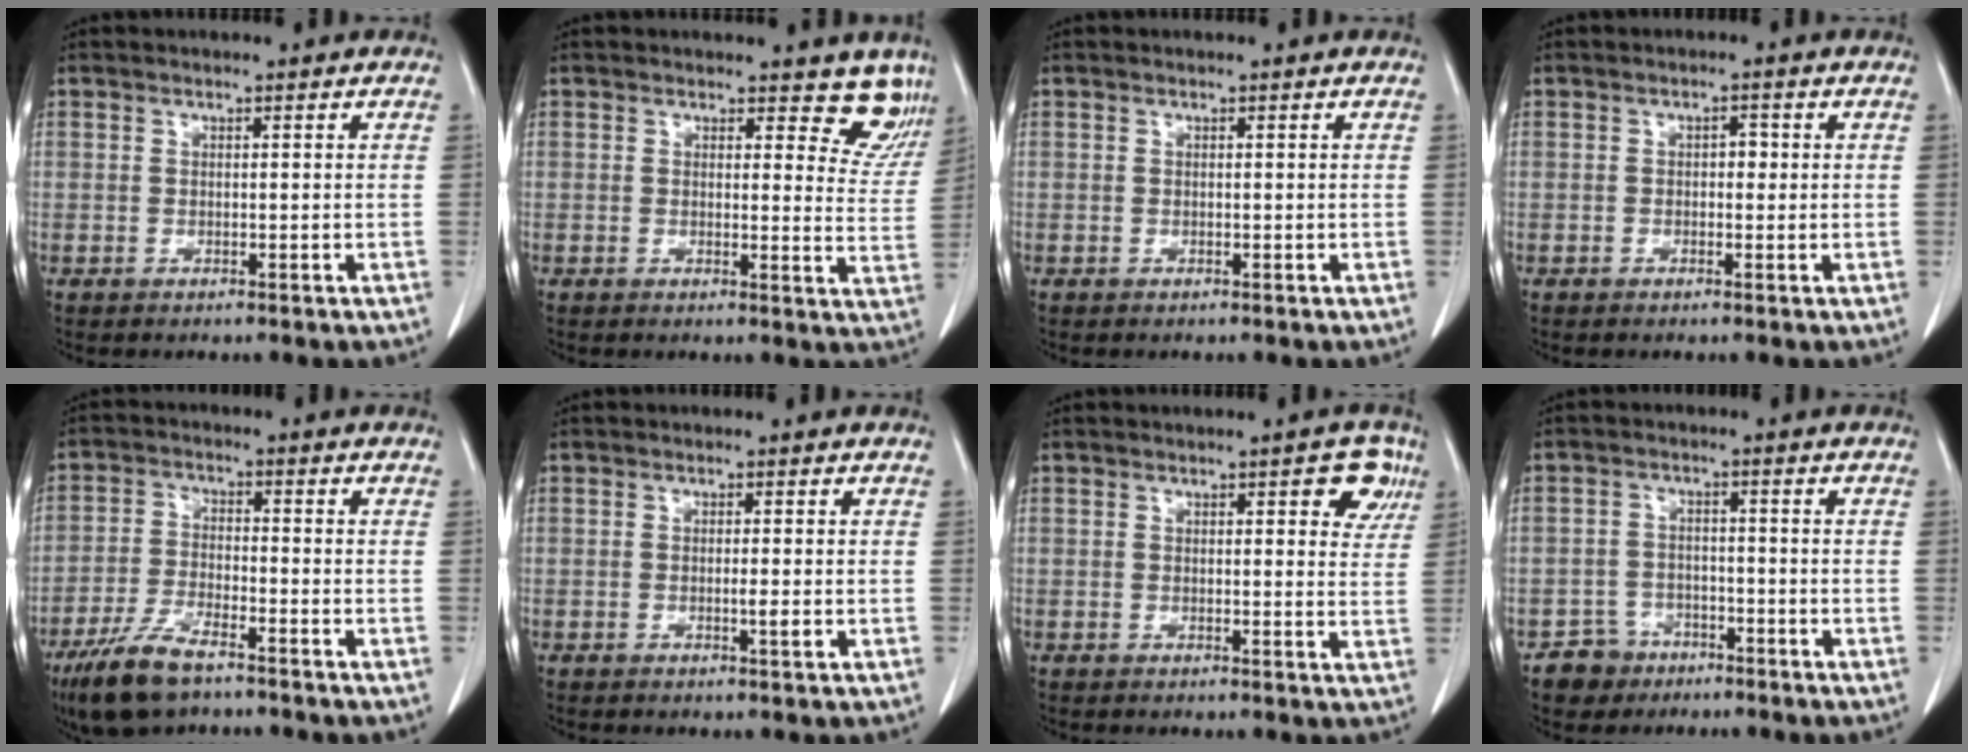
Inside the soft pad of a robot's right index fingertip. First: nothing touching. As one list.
[{"total": 6.8, "force": [6.0, 2.8, 1.7], "torque": [0.014, -0.031, 0.041]}, {"total": 0.0}, {"total": 1.5, "force": [0.0, 0.9, 1.2], "torque": [-0.012, 0.005, -0.001]}, {"total": 8.9, "force": [-6.4, 2.5, 5.7], "torque": [-0.121, -0.016, -0.118]}, {"total": 1.4, "force": [-0.4, 0.0, 1.3], "torque": [-0.023, -0.002, -0.007]}, {"total": 4.8, "force": [2.4, 1.6, 3.8], "torque": [-0.034, 0.001, 0.021]}, {"total": 4.7, "force": [-3.0, 3.5, -0.1], "torque": [0.008, 0.014, -0.049]}]